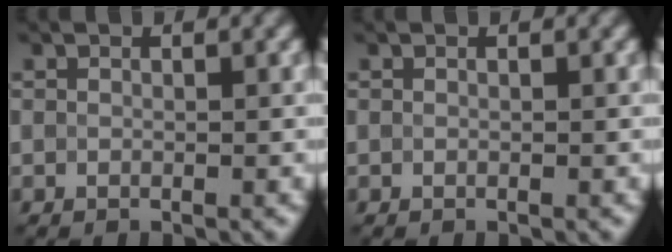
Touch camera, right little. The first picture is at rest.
{"total": 0.0}